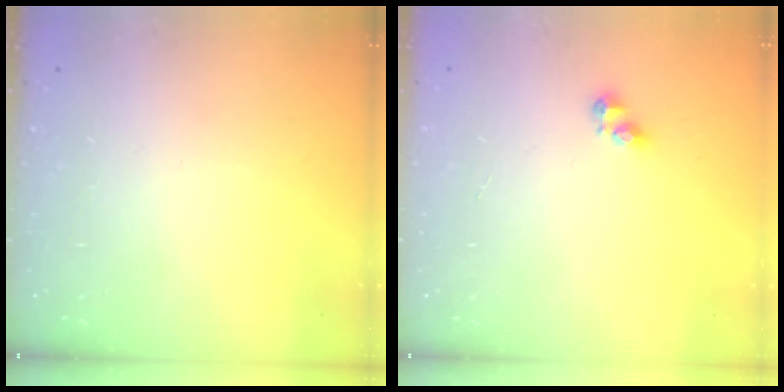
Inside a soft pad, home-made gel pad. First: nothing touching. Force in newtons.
{"total": 3.5, "press": 3.5, "slide": 0.4}